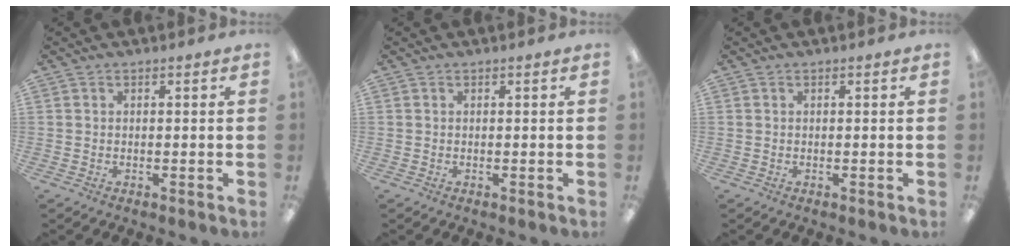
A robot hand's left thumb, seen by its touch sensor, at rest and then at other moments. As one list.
[{"total": 0.0}, {"total": 0.0}]